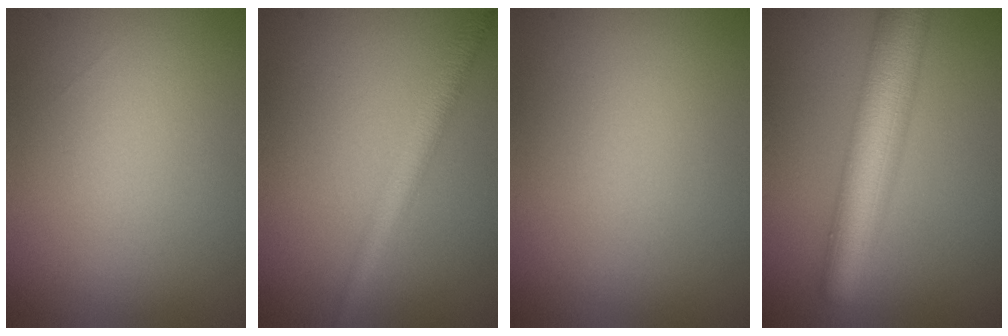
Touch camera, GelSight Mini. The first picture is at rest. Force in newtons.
{"total": 2.9, "press": 2.9, "slide": 0.1}
{"total": 0.0}
{"total": 8.0, "press": 8.0, "slide": 0.2}